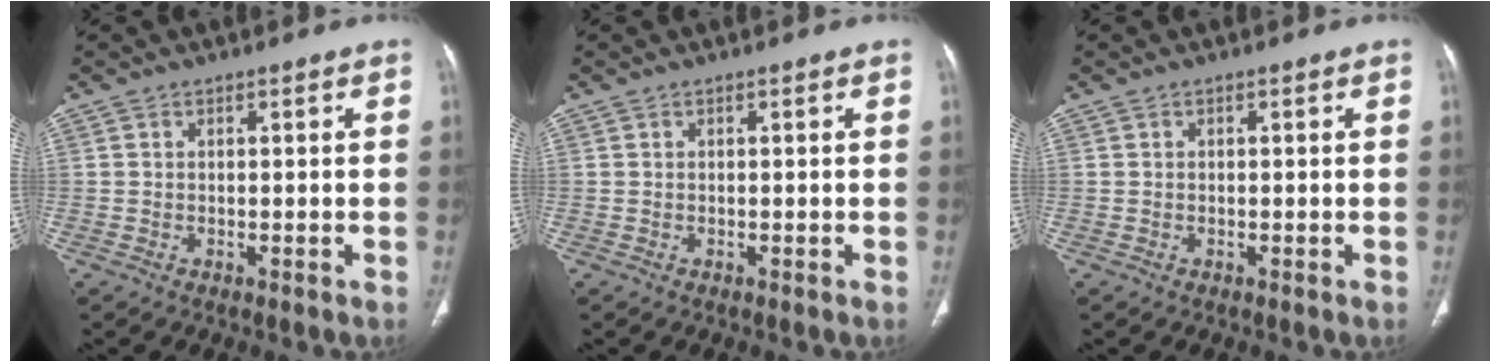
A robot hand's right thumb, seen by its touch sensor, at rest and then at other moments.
{"total": 0.0}
{"total": 0.0}